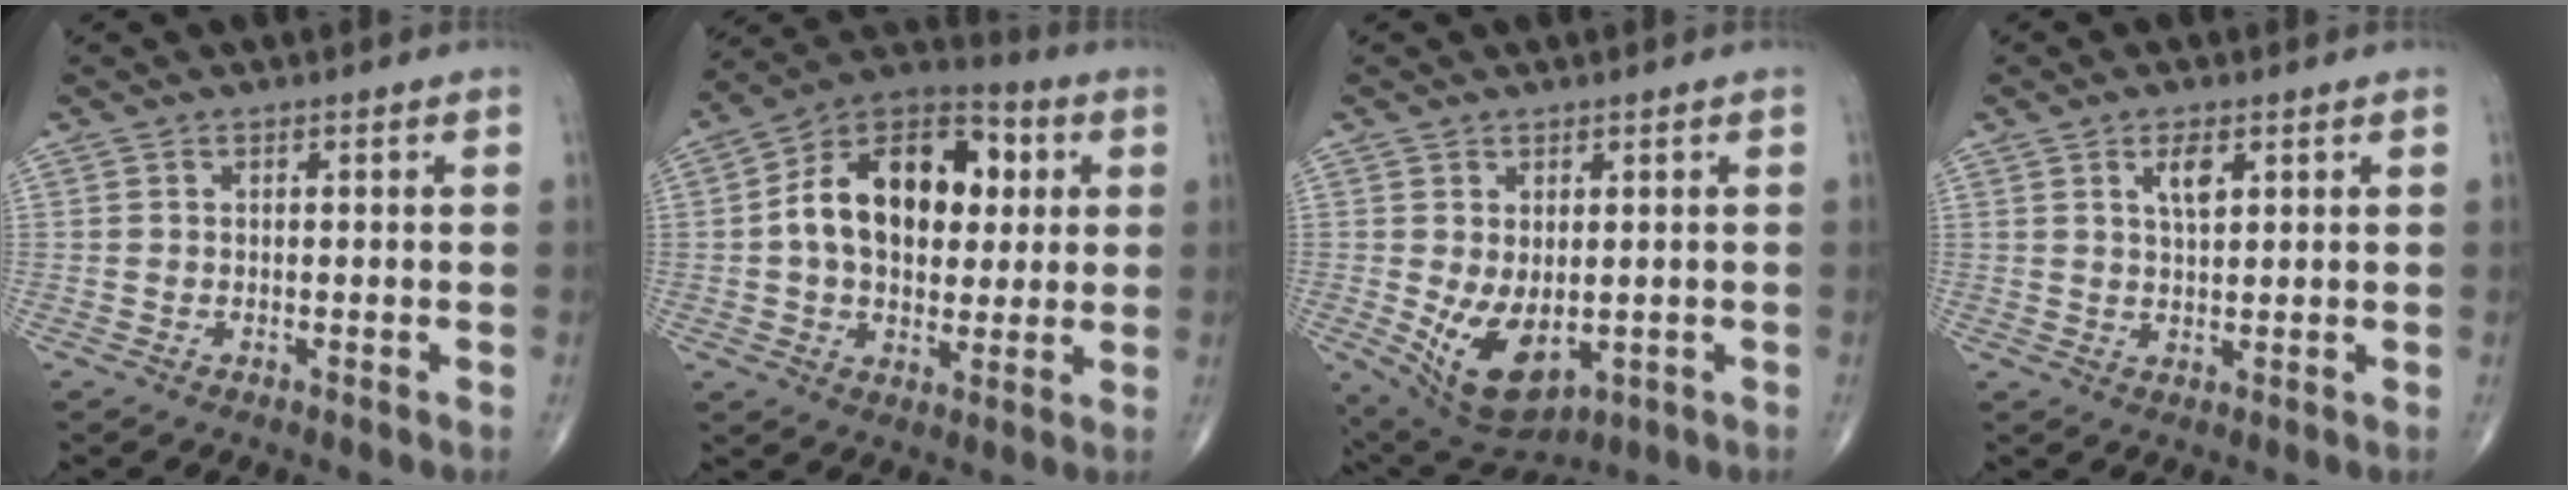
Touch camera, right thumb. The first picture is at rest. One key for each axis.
{"total": 19.5, "fx": 3.1, "fy": 12.6, "fz": 14.6, "tx": -0.196, "ty": 0.019, "tz": 0.044}
{"total": 9.9, "fx": -1.4, "fy": 5.6, "fz": 8.0, "tx": -0.127, "ty": -0.014, "tz": 0.001}
{"total": 3.8, "fx": 1.7, "fy": 1.5, "fz": 3.0, "tx": -0.047, "ty": -0.009, "tz": 0.031}